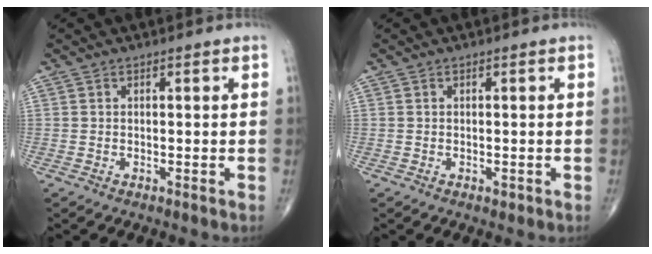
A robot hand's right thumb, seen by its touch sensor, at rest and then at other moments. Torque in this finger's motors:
{"motor_torque": [-0.21, 0.10, -0.13, -0.03, -0.01]}